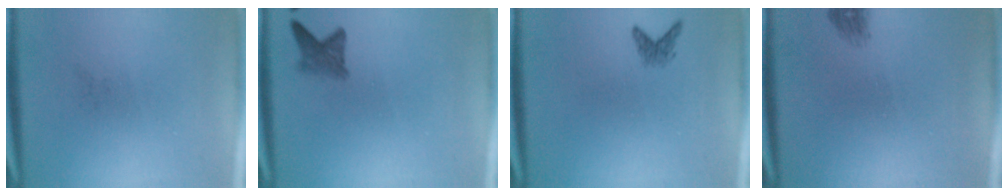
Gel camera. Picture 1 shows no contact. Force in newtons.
{"total": 2.5}
{"total": 1.4}
{"total": 1.3}